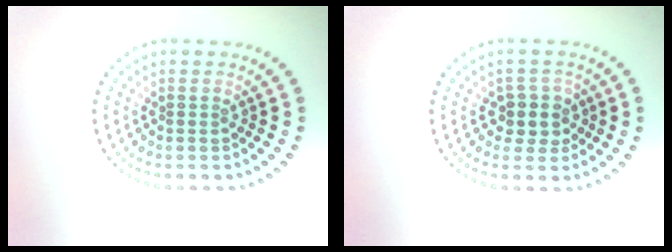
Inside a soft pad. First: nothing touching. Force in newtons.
{"total": 2.5, "press": 2.2, "slide": 1.1}